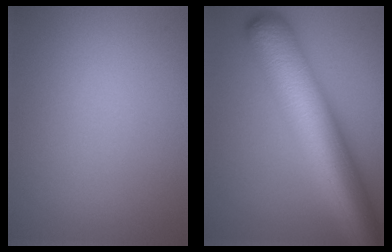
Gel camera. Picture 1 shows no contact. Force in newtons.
{"total": 12.3, "press": 12.3, "slide": 0.3}